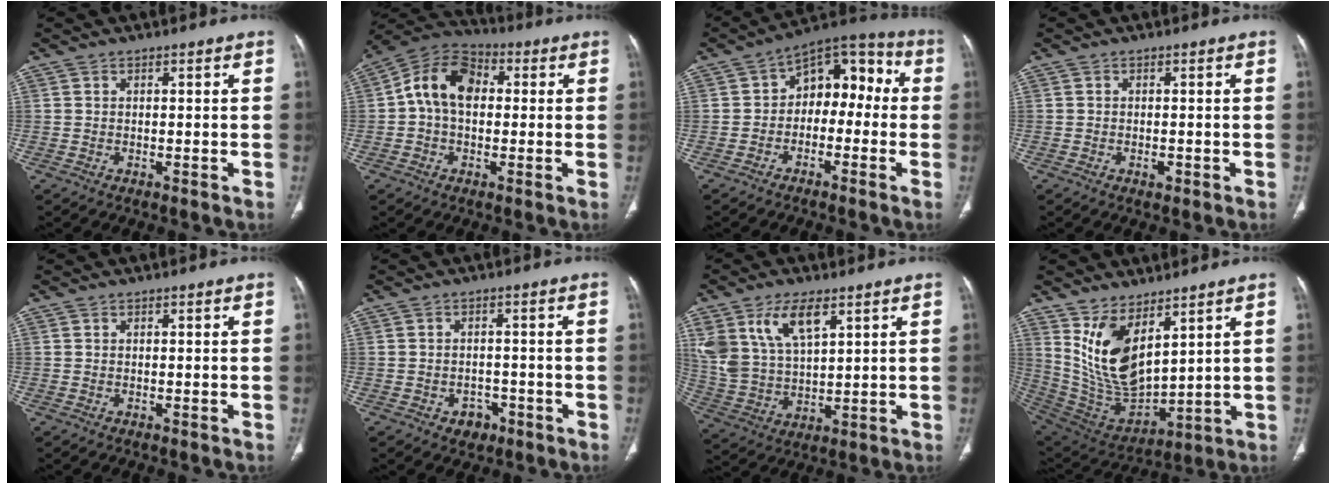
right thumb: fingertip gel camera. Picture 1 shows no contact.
{"total": 11.4, "force": [1.0, 8.0, 8.1], "torque": [-0.130, 0.030, 0.004]}
{"total": 11.4, "force": [-0.5, 7.7, 8.3], "torque": [-0.067, 0.051, -0.026]}
{"total": 1.1, "force": [-0.5, 0.6, 0.8], "torque": [-0.013, 0.000, -0.007]}
{"total": 0.0}
{"total": 3.5, "force": [-1.8, 2.7, 1.3], "torque": [-0.002, 0.015, -0.019]}
{"total": 13.0, "force": [6.7, 6.5, 9.1], "torque": [-0.178, -0.018, 0.143]}
{"total": 15.1, "force": [7.1, 7.3, 11.2], "torque": [-0.193, -0.048, 0.168]}